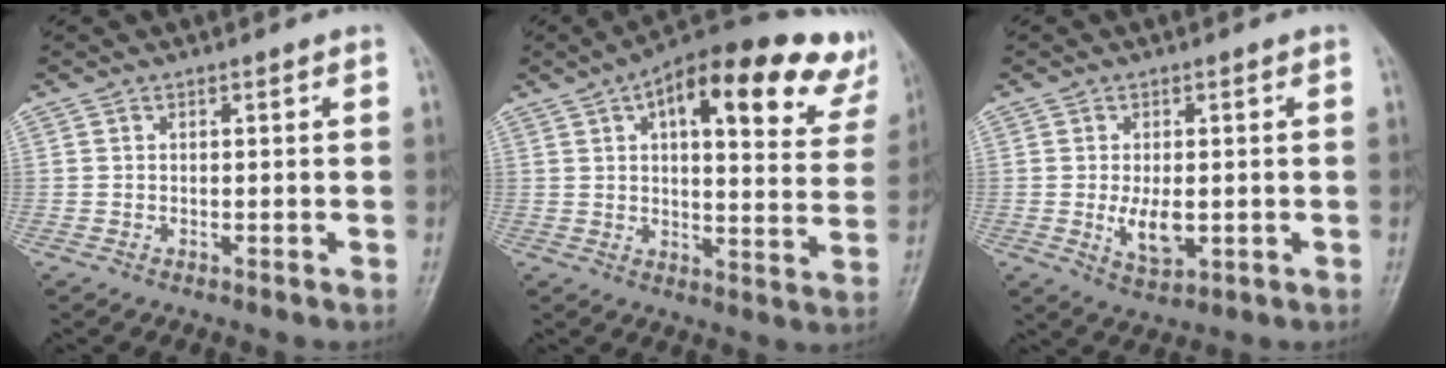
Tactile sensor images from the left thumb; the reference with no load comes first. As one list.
[{"total": 23.9, "force": [13.1, 9.1, 17.8], "torque": [-0.212, -0.010, 0.165]}, {"total": 5.5, "force": [-0.6, 2.9, 4.7], "torque": [-0.077, -0.012, -0.003]}]